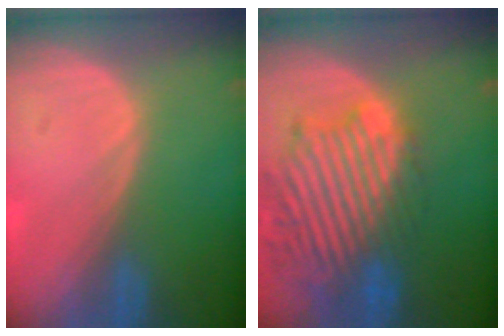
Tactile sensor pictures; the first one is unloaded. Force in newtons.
{"total": 13.7, "press": 11.7, "slide": 7.2}